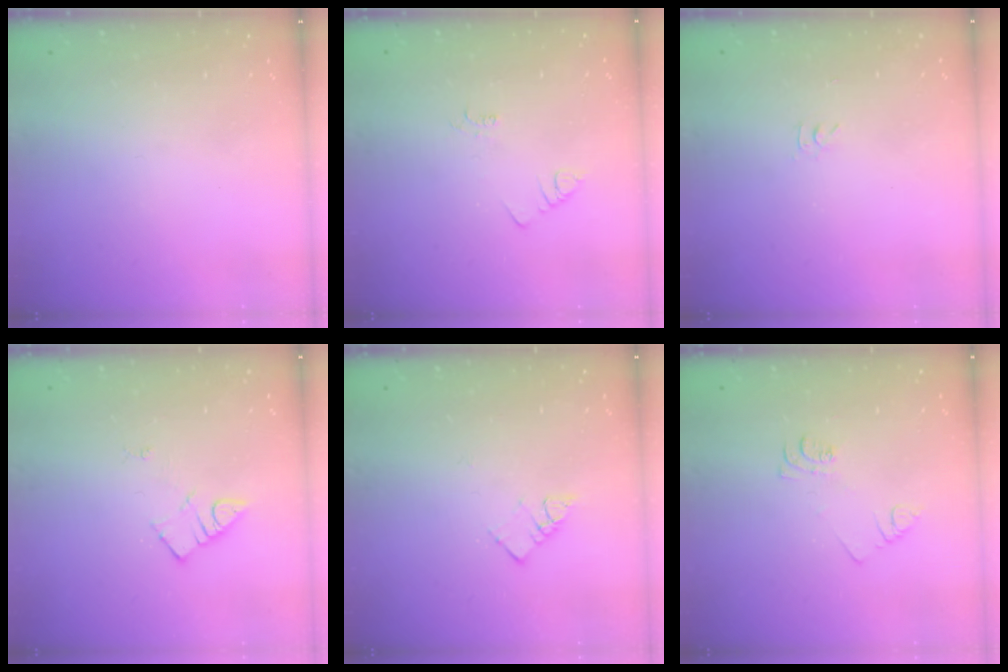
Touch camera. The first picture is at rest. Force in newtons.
{"total": 1.9, "press": 1.9, "slide": 0.3}
{"total": 2.8, "press": 2.8, "slide": 0.4}
{"total": 4.2, "press": 4.1, "slide": 0.6}
{"total": 4.2, "press": 4.2, "slide": 0.4}
{"total": 5.5, "press": 5.5, "slide": 0.5}